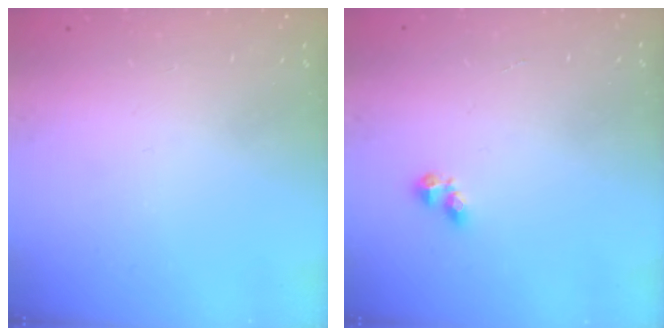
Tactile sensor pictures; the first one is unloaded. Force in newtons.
{"total": 2.6, "press": 2.5, "slide": 0.5}